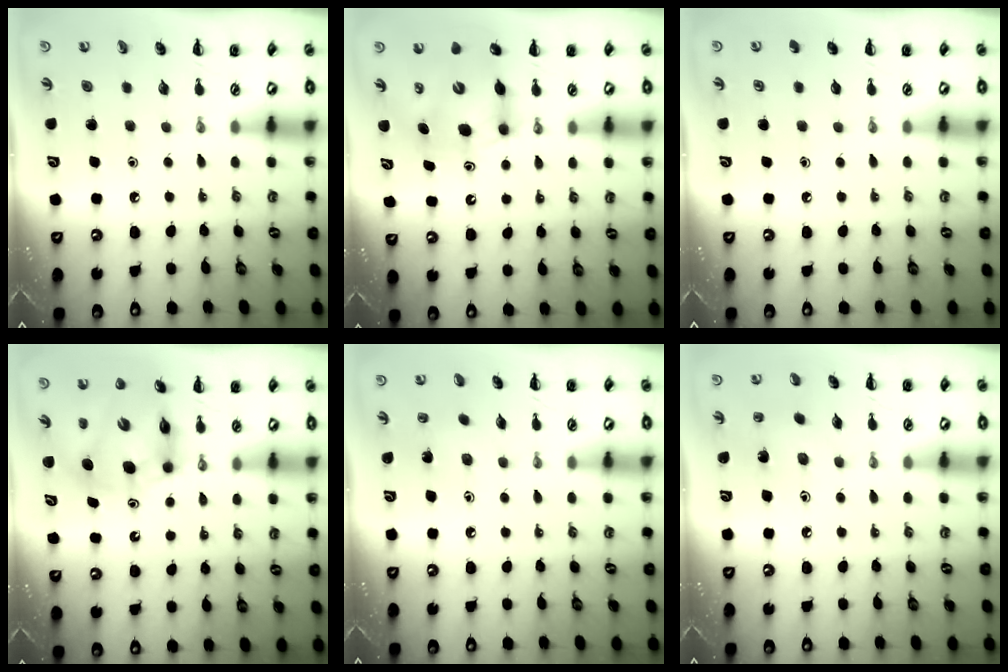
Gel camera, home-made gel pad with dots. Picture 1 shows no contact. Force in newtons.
{"total": 7.2, "press": 7.0, "slide": 1.6}
{"total": 0.0}
{"total": 10.5, "press": 10.0, "slide": 3.1}
{"total": 2.6, "press": 2.5, "slide": 0.8}
{"total": 1.4, "press": 1.2, "slide": 0.6}